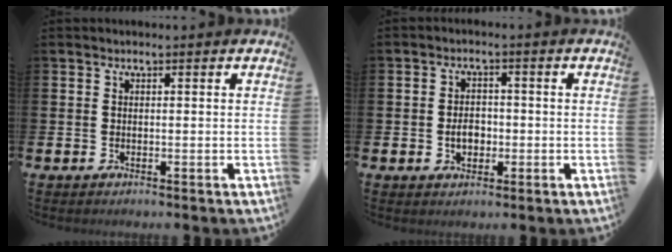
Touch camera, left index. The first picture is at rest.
{"total": 3.1, "force": [-0.8, 2.2, 2.0], "torque": [-0.021, -0.003, -0.022]}